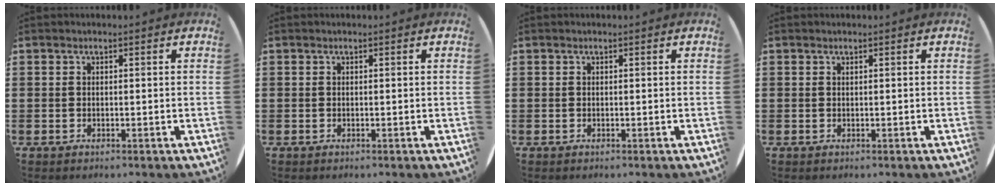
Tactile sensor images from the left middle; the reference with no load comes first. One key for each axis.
{"total": 0.0}
{"total": 0.0}
{"total": 0.0}